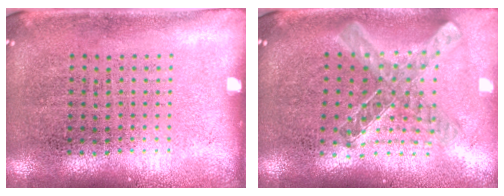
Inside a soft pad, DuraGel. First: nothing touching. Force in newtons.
{"total": 1.1, "press": 1.1, "slide": 0.2}